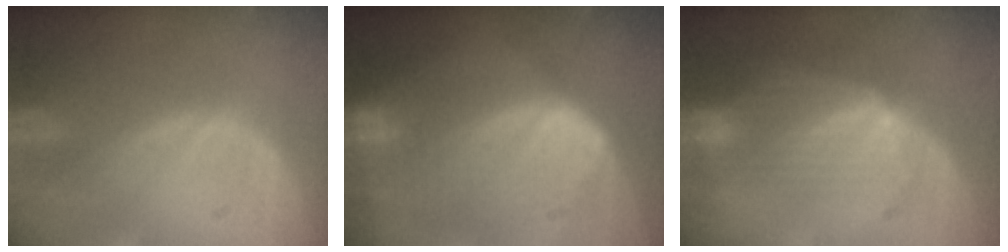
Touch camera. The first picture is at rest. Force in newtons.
{"total": 10.1, "press": 8.7, "slide": 5.2}
{"total": 7.3, "press": 6.9, "slide": 2.6}